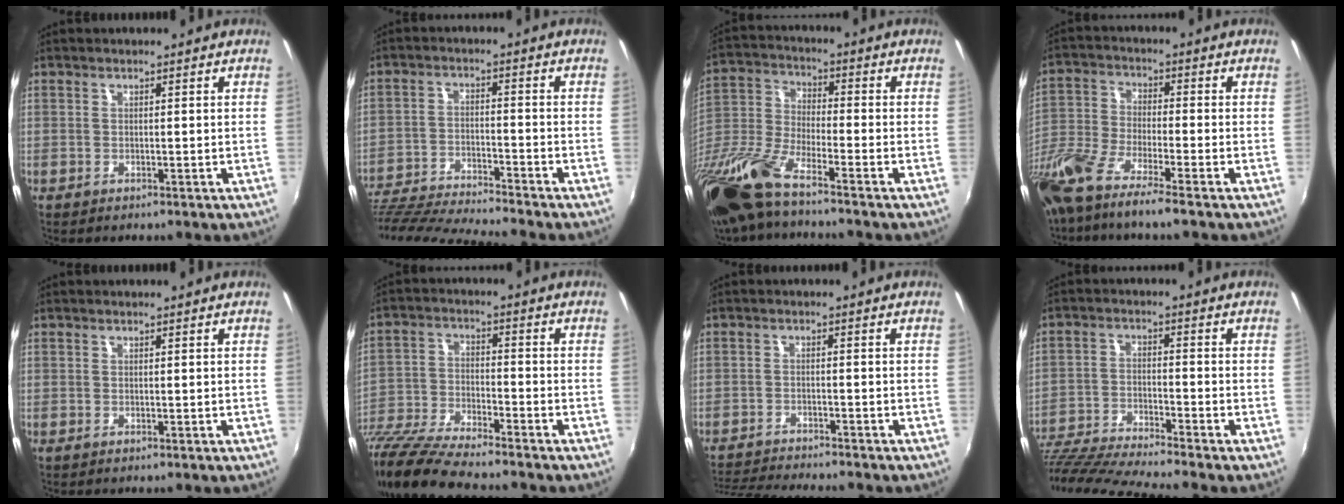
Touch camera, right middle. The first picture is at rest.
{"total": 15.9, "force": [-14.6, -0.4, 6.3], "torque": [-0.143, -0.033, -0.262]}
{"total": 17.2, "force": [-12.5, 3.5, 11.3], "torque": [-0.257, -0.030, -0.256]}
{"total": 14.6, "force": [-10.8, 1.6, 9.7], "torque": [-0.210, -0.043, -0.207]}
{"total": 0.0}
{"total": 14.2, "force": [-12.2, 2.0, 7.0], "torque": [-0.158, -0.024, -0.237]}
{"total": 9.1, "force": [-8.6, 0.2, 2.8], "torque": [-0.077, -0.018, -0.146]}
{"total": 14.0, "force": [-12.4, -0.7, 6.4], "torque": [-0.140, -0.039, -0.230]}